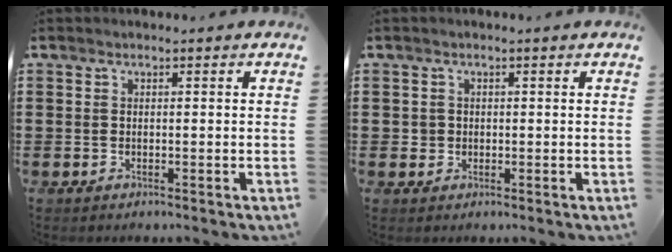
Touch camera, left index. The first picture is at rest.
{"total": 1.2, "force": [0.0, 1.2, 0.2], "torque": [-0.007, 0.007, -0.002]}